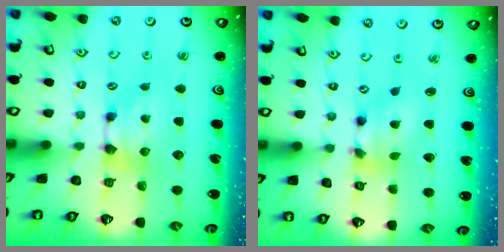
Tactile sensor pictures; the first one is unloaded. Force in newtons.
{"total": 5.8, "press": 5.4, "slide": 2.1}